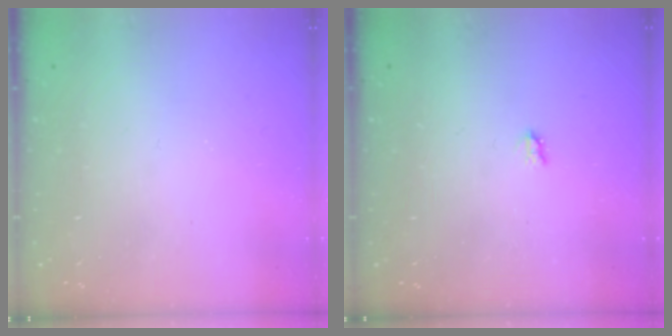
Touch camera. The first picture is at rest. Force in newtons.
{"total": 1.7, "press": 1.6, "slide": 0.3}